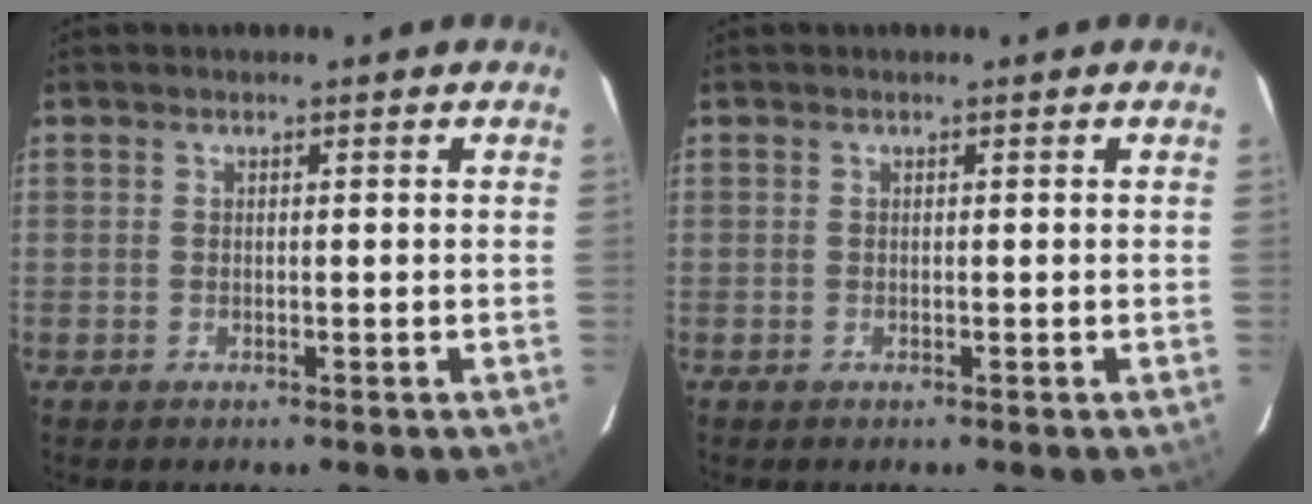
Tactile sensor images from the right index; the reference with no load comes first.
{"total": 0.0}